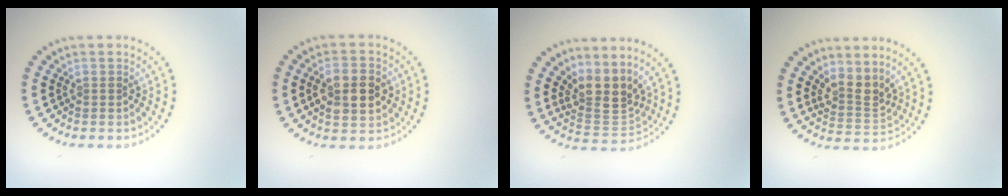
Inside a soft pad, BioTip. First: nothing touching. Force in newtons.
{"total": 4.9, "press": 4.9, "slide": 0.1}
{"total": 3.8, "press": 3.0, "slide": 2.4}
{"total": 2.7, "press": 2.0, "slide": 1.8}